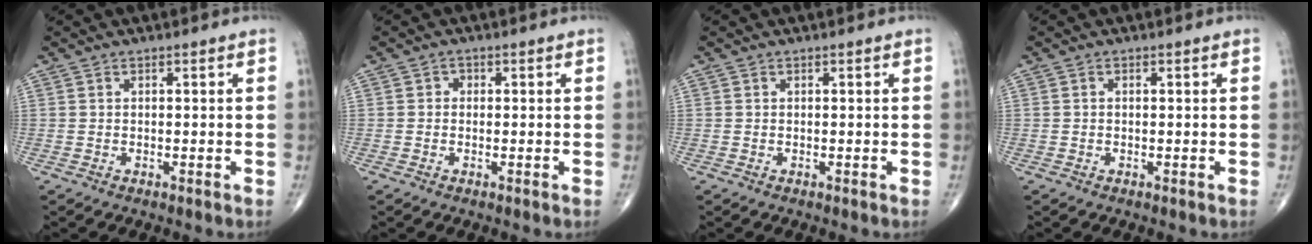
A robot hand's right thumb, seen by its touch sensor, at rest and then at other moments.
{"total": 1.0, "force": [-0.1, 1.0, 0.4], "torque": [0.004, 0.004, -0.008]}
{"total": 0.0}
{"total": 0.0}